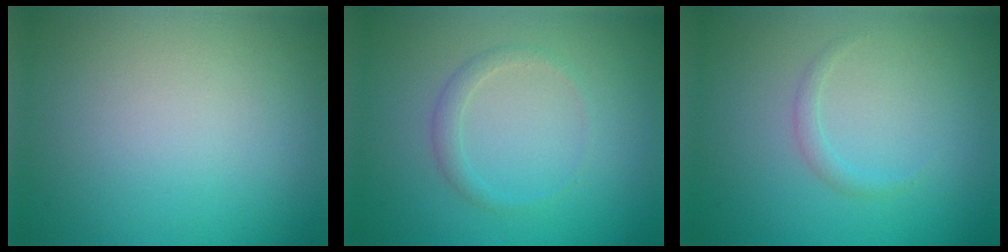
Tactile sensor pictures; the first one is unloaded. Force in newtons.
{"total": 1.4, "press": 1.4, "slide": 0.1}
{"total": 0.9, "press": 0.9, "slide": 0.1}